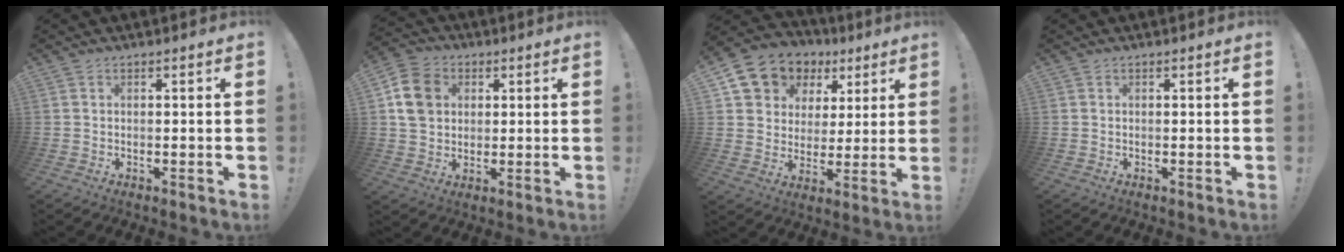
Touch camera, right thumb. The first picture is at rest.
{"total": 10.4, "force": [2.6, 8.8, 4.9], "torque": [-0.080, 0.005, 0.056]}
{"total": 10.8, "force": [5.7, 8.7, 3.1], "torque": [-0.052, -0.037, 0.116]}
{"total": 0.0}